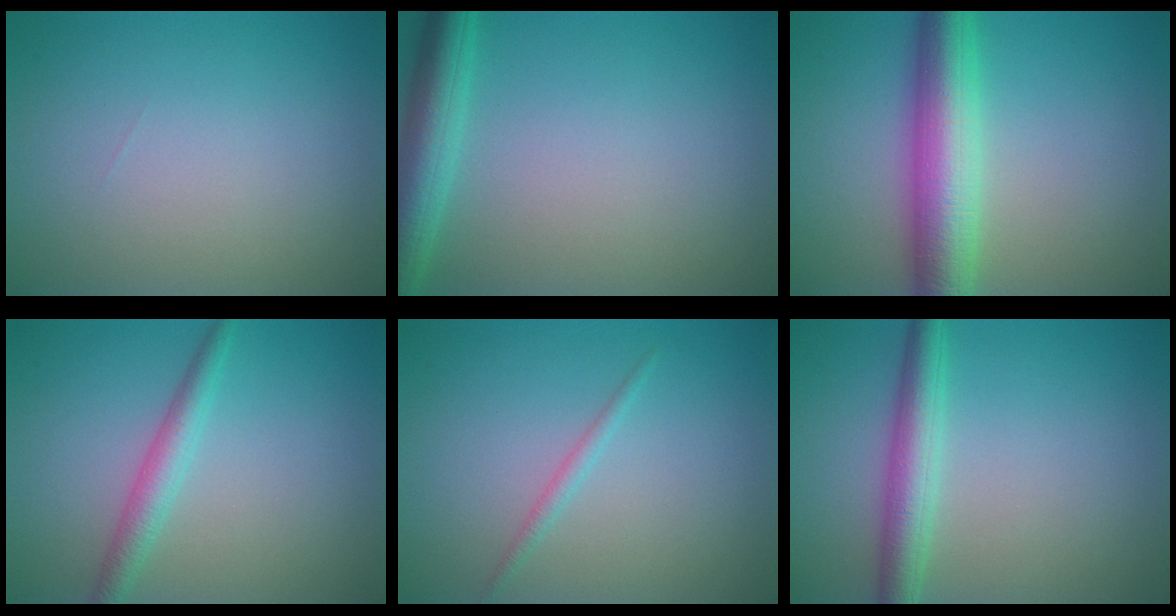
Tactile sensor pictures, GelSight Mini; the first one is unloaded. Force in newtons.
{"total": 4.5, "press": 4.5, "slide": 0.2}
{"total": 7.6, "press": 7.6, "slide": 0.1}
{"total": 2.5, "press": 2.5, "slide": 0.1}
{"total": 1.0, "press": 1.0, "slide": 0.0}
{"total": 3.8, "press": 3.8, "slide": 0.1}